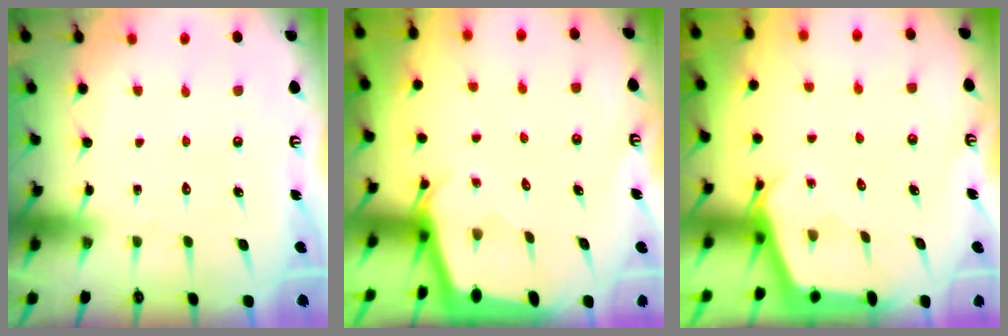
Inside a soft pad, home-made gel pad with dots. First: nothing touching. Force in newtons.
{"total": 1.9, "press": 1.9, "slide": 0.1}
{"total": 2.5, "press": 2.5, "slide": 0.3}